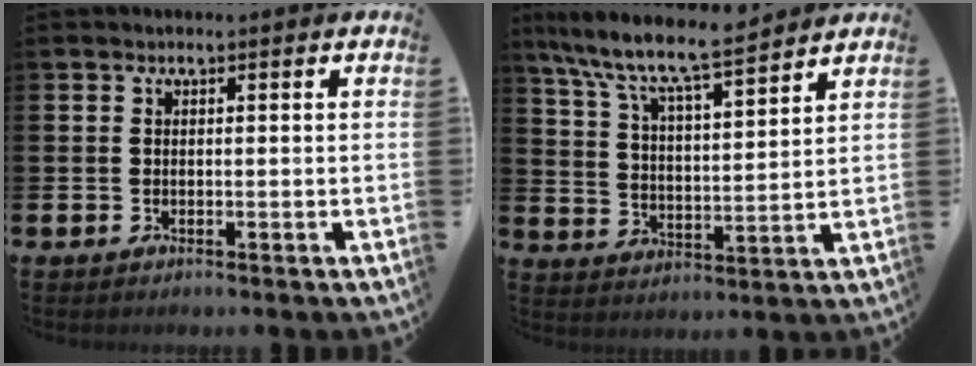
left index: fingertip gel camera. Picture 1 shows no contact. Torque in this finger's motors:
{"motor_torque": [1.06, -1.08, 1.05, 0.21]}